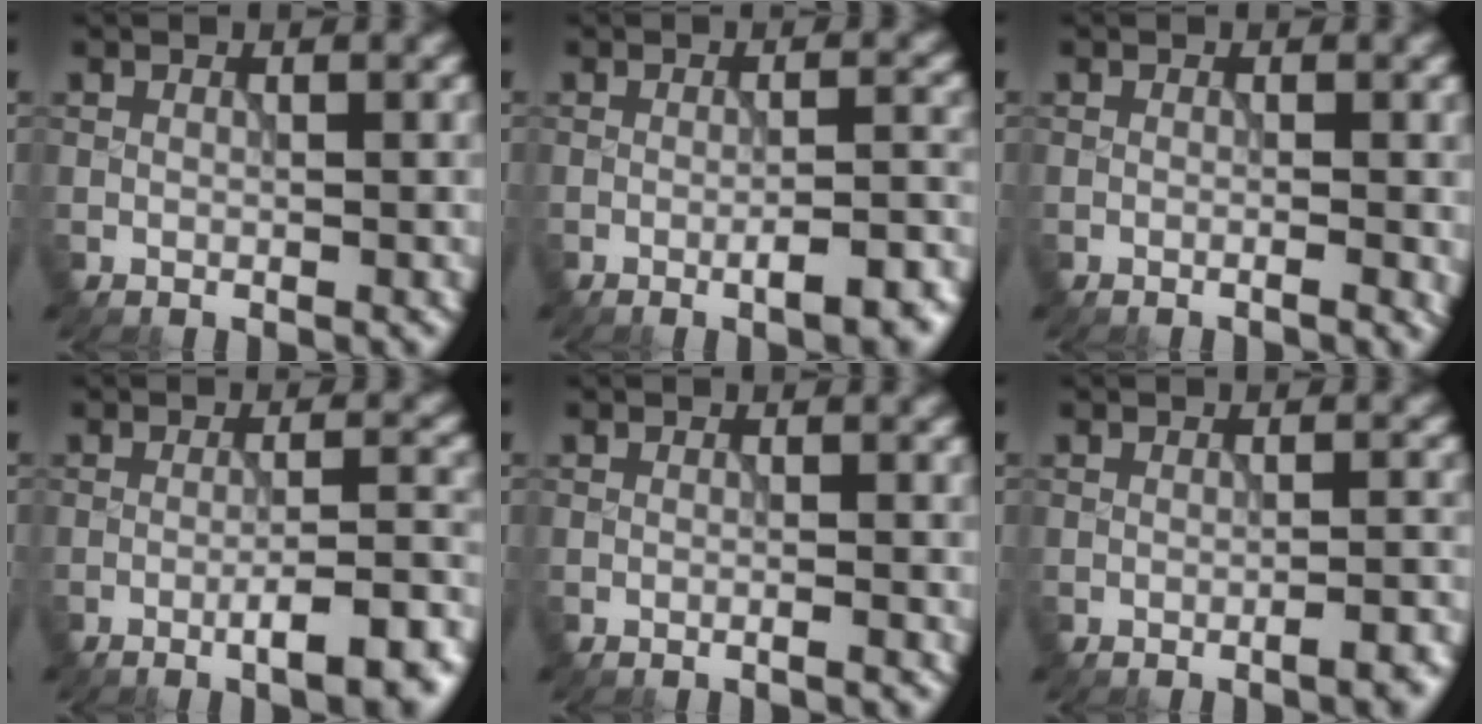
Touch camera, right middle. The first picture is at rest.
{"total": 4.6, "force": [-2.3, 1.1, 3.8], "torque": [-0.053, 0.007, -0.026]}
{"total": 1.4, "force": [-0.3, 0.4, 1.3], "torque": [-0.018, 0.000, -0.007]}
{"total": 6.5, "force": [-3.5, 1.3, 5.4], "torque": [-0.074, 0.009, -0.046]}
{"total": 0.6, "force": [-0.2, 0.2, 0.6], "torque": [-0.009, -0.003, -0.007]}
{"total": 2.6, "force": [-1.4, 0.7, 2.1], "torque": [-0.024, 0.008, -0.020]}